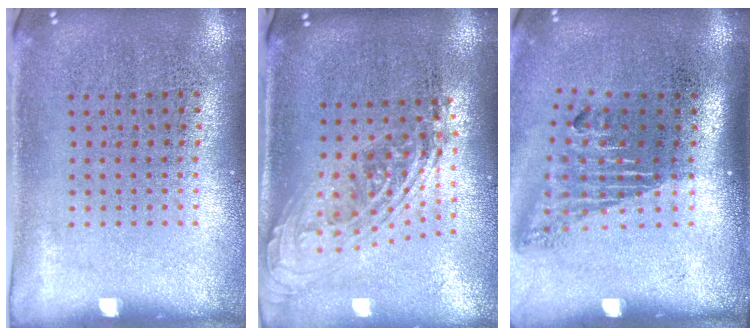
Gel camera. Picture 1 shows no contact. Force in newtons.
{"total": 2.1, "press": 1.5, "slide": 1.5}
{"total": 1.7, "press": 1.1, "slide": 1.3}